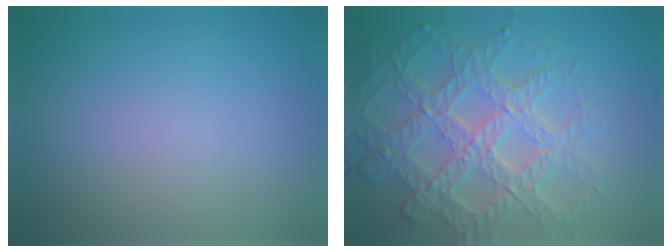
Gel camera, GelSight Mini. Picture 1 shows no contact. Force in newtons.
{"total": 6.2, "press": 5.6, "slide": 2.6}